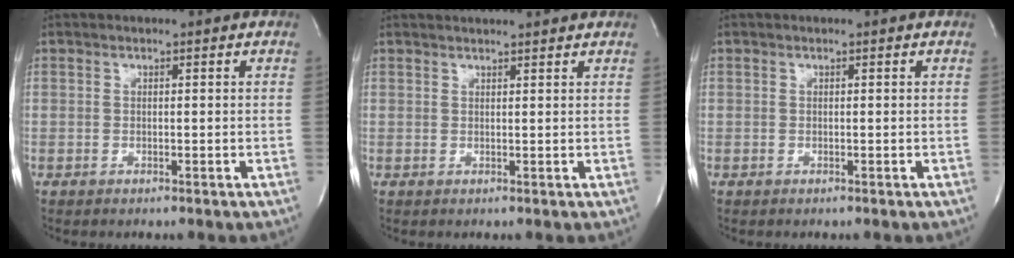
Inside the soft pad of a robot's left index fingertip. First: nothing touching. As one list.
[{"total": 6.4, "force": [6.0, 0.3, 2.1], "torque": [-0.033, 0.027, 0.070]}, {"total": 0.0}]